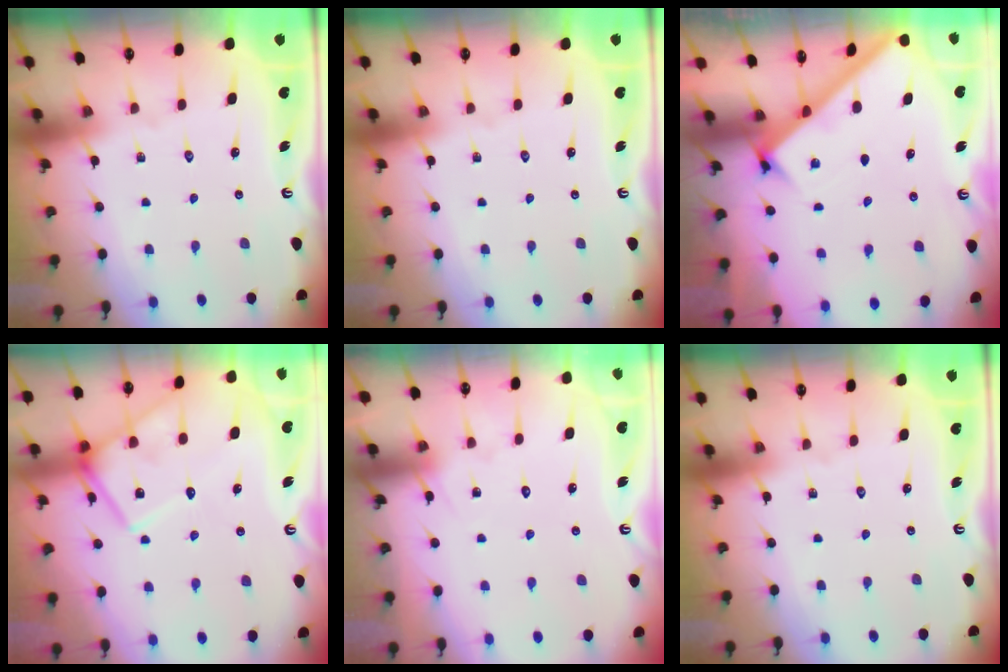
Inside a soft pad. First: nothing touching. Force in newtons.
{"total": 0.0}
{"total": 2.7, "press": 2.6, "slide": 0.4}
{"total": 13.1, "press": 13.1, "slide": 1.1}
{"total": 7.1, "press": 7.1, "slide": 0.4}
{"total": 0.0}